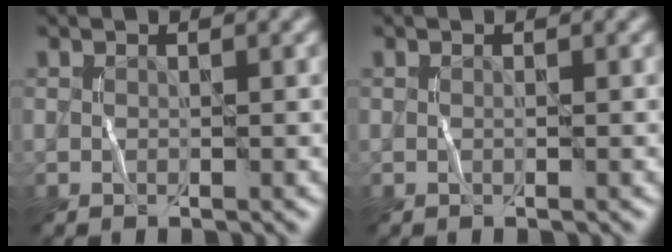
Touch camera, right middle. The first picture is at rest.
{"total": 0.5, "force": [0.2, 0.3, 0.3], "torque": [0.006, -0.004, -0.006]}